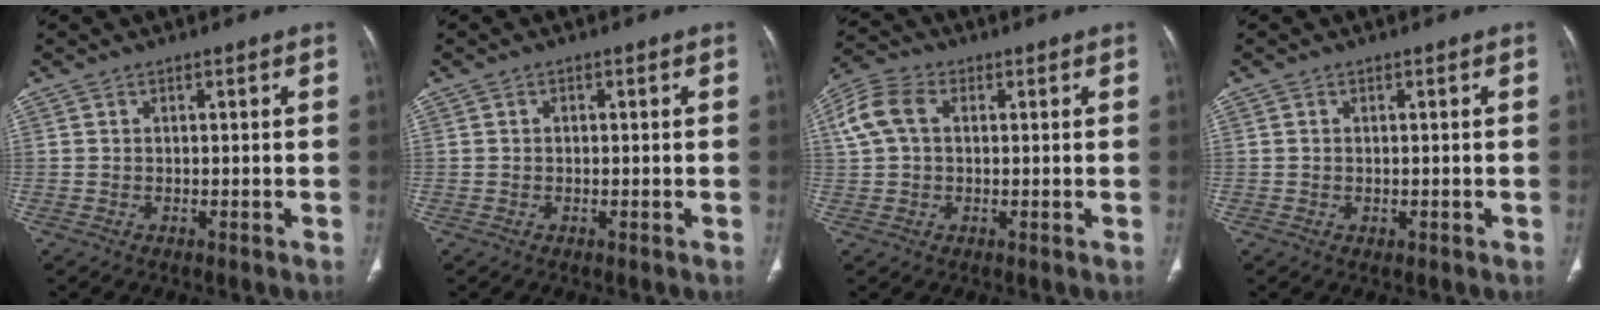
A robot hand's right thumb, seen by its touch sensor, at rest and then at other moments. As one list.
[{"total": 0.6, "force": [0.0, 0.5, 0.3], "torque": [-0.001, 0.002, -0.002]}, {"total": 7.6, "force": [1.6, 5.2, 5.2], "torque": [-0.119, 0.023, 0.028]}, {"total": 0.7, "force": [-0.1, 0.5, 0.4], "torque": [-0.011, -0.003, 0.002]}]